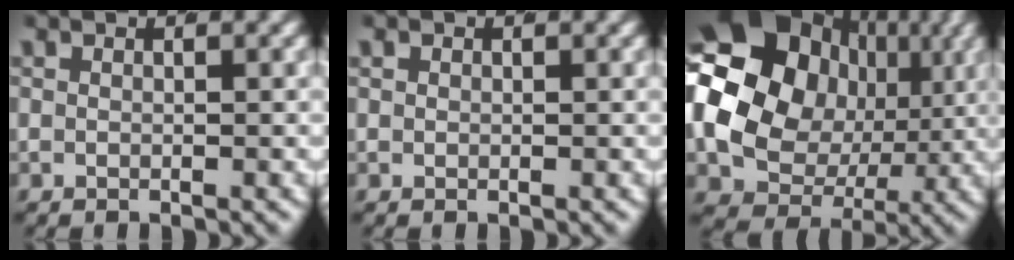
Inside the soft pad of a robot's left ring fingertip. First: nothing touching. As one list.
[{"total": 0.6, "force": [0.2, 0.6, 0.3], "torque": [-0.010, -0.007, 0.007]}, {"total": 21.9, "force": [3.4, 17.6, 12.7], "torque": [-0.245, -0.032, 0.054]}]